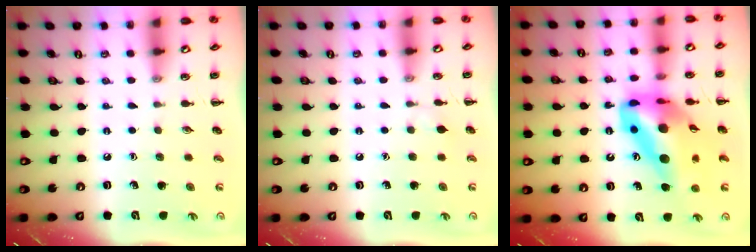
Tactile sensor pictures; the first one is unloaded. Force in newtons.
{"total": 3.8, "press": 3.6, "slide": 1.3}
{"total": 18.9, "press": 18.0, "slide": 5.8}